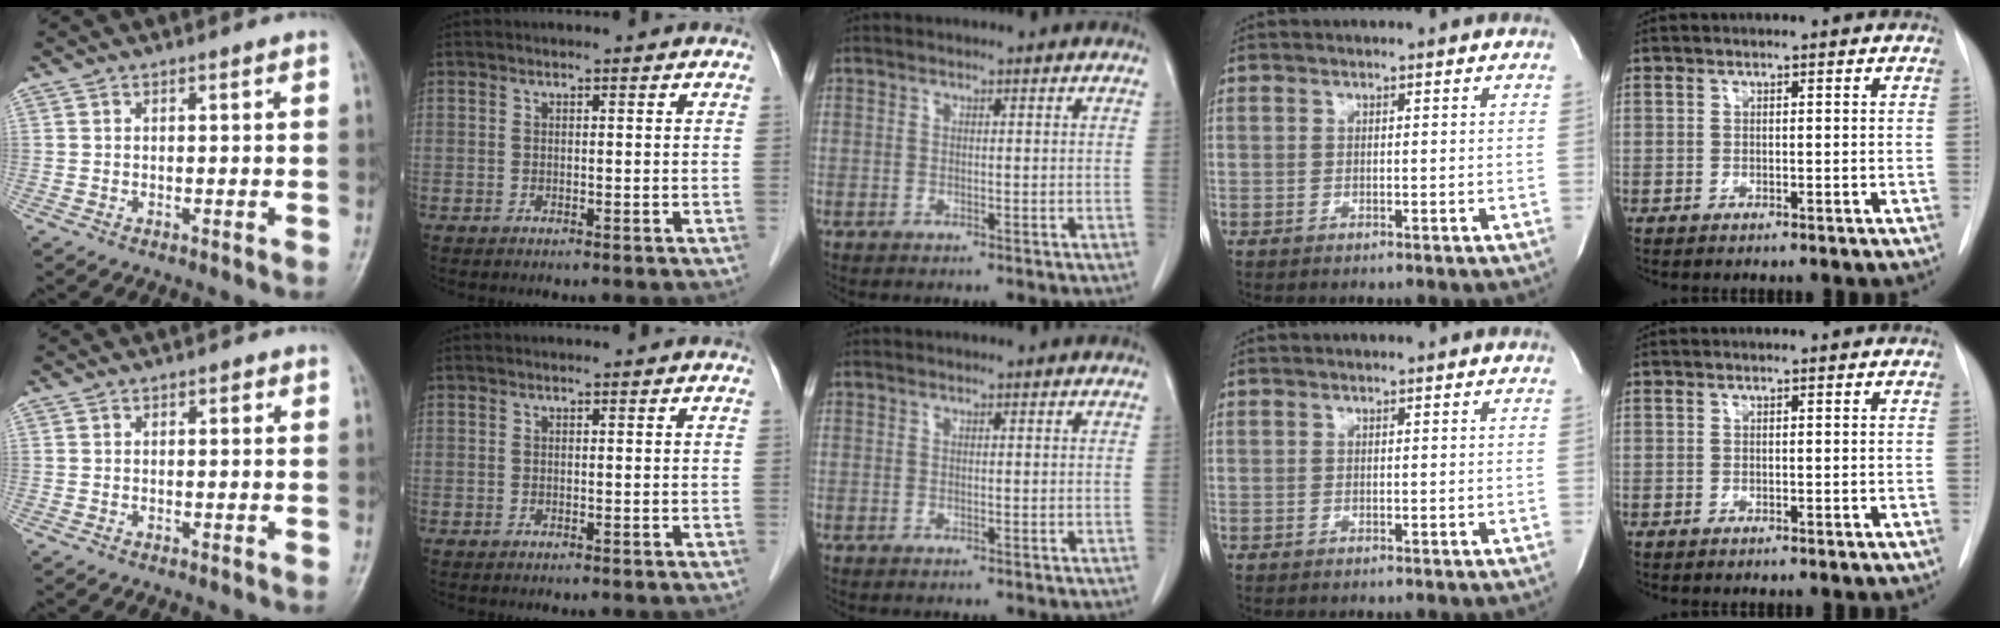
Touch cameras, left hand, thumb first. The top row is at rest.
{"thumb": {"total": 0.6, "force": [0.2, 0.5, 0.3], "torque": [0.003, 0.001, -0.001]}}